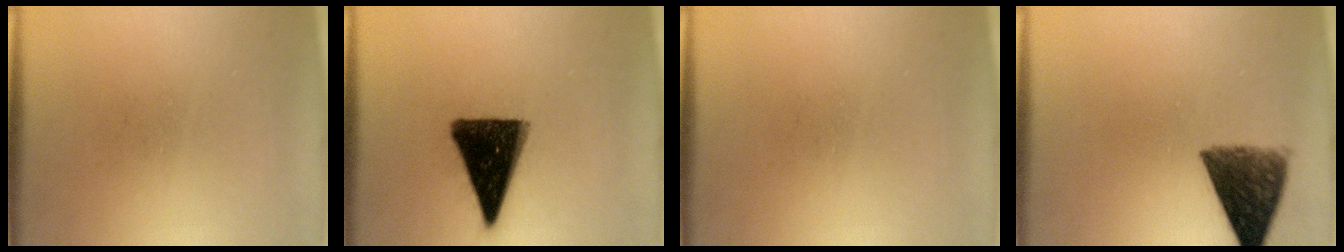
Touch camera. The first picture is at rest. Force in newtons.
{"total": 14.2}
{"total": 0.0}
{"total": 8.7}